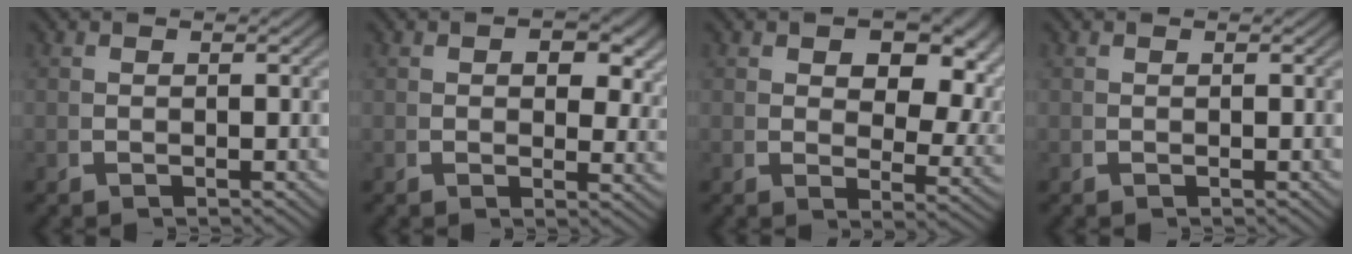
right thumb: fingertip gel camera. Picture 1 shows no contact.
{"total": 3.8, "force": [1.1, 2.4, 2.8], "torque": [-0.036, -0.015, 0.018]}
{"total": 7.0, "force": [2.2, 4.2, 5.1], "torque": [-0.063, -0.013, 0.038]}
{"total": 0.0}